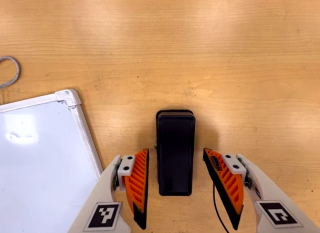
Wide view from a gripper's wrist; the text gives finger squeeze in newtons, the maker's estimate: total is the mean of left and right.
{"total": 0.0}